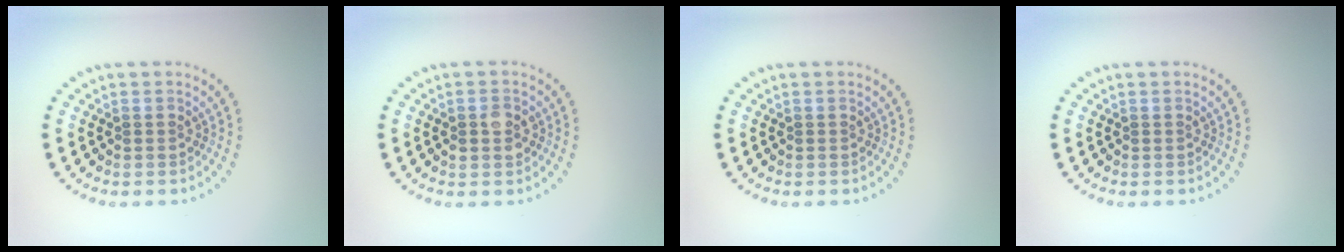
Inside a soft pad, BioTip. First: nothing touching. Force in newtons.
{"total": 2.3, "press": 2.3, "slide": 0.2}
{"total": 0.0}
{"total": 0.0}